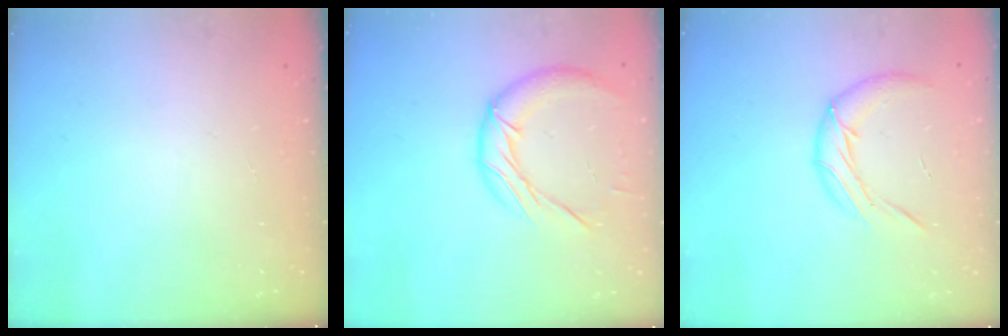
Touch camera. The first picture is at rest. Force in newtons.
{"total": 13.1, "press": 13.0, "slide": 1.0}
{"total": 11.2, "press": 10.9, "slide": 2.4}